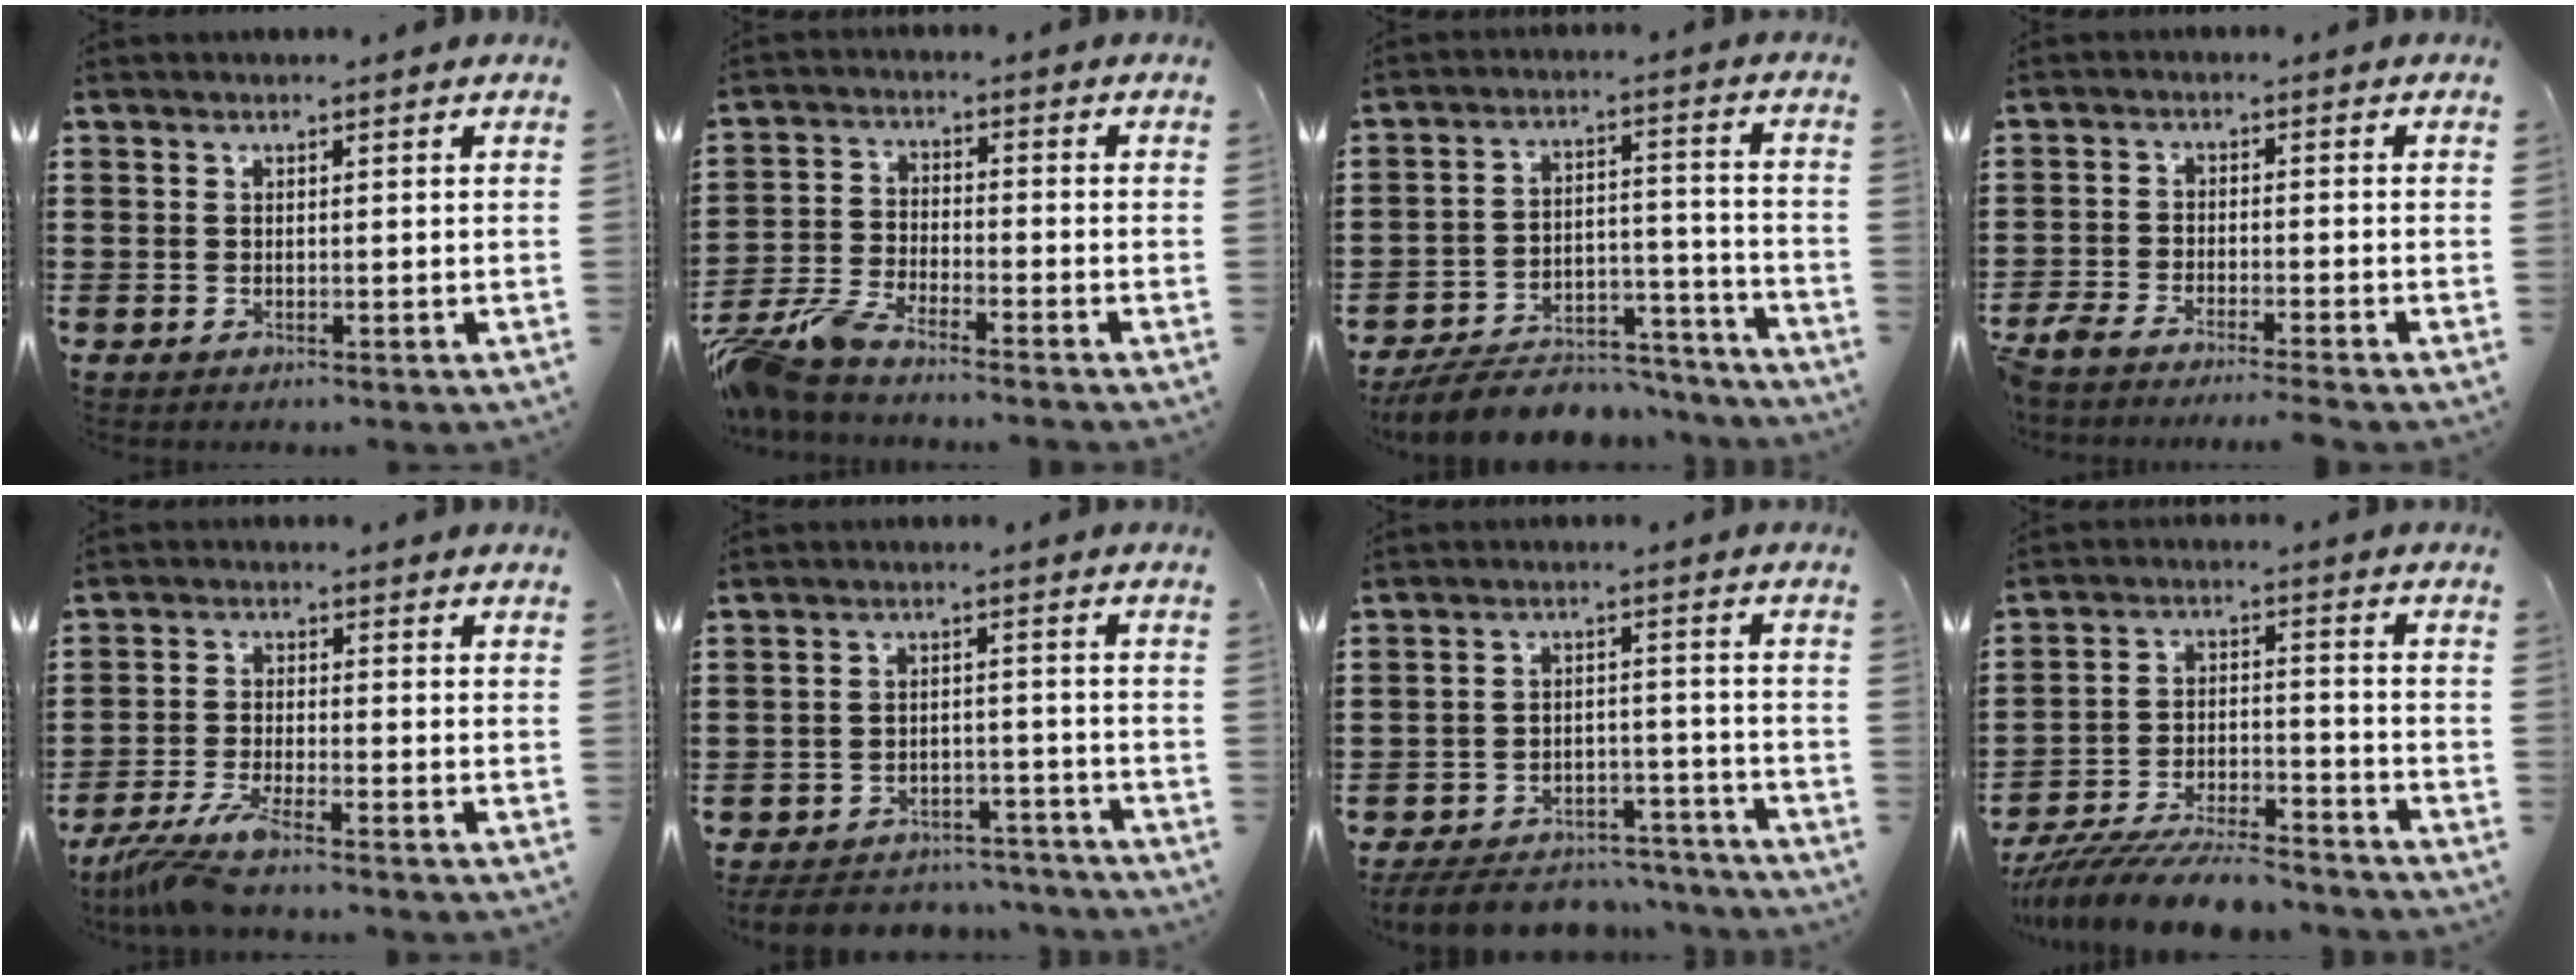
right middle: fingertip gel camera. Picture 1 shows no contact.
{"total": 6.2, "force": [-5.6, 0.5, 2.5], "torque": [-0.089, -0.018, -0.118]}
{"total": 8.2, "force": [-7.6, 1.9, 2.4], "torque": [-0.039, 0.024, -0.145]}
{"total": 3.5, "force": [-3.4, -0.2, 0.9], "torque": [-0.039, -0.009, -0.076]}
{"total": 5.5, "force": [-4.7, -0.2, 2.9], "torque": [-0.082, -0.026, -0.097]}
{"total": 4.9, "force": [-4.8, 0.9, 0.5], "torque": [-0.013, 0.007, -0.099]}
{"total": 6.5, "force": [-6.2, 1.3, 1.2], "torque": [-0.024, 0.013, -0.124]}
{"total": 9.1, "force": [-8.6, 1.0, 2.9], "torque": [-0.050, 0.014, -0.164]}